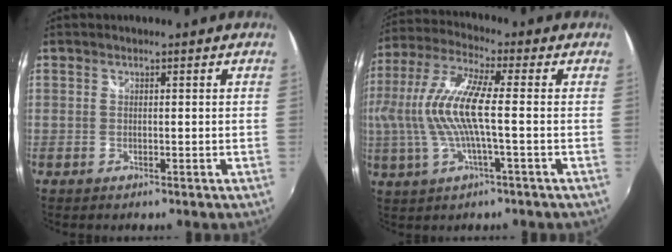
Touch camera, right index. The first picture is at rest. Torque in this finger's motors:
{"motor_torque": [1.62, -0.52, 1.02, 0.21]}